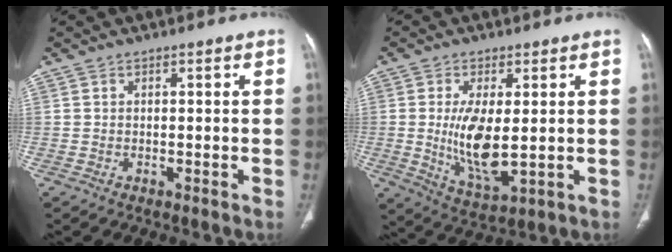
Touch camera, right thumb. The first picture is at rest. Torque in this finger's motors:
{"motor_torque": [1.69, 1.49, 1.35, -0.88, 0.19]}